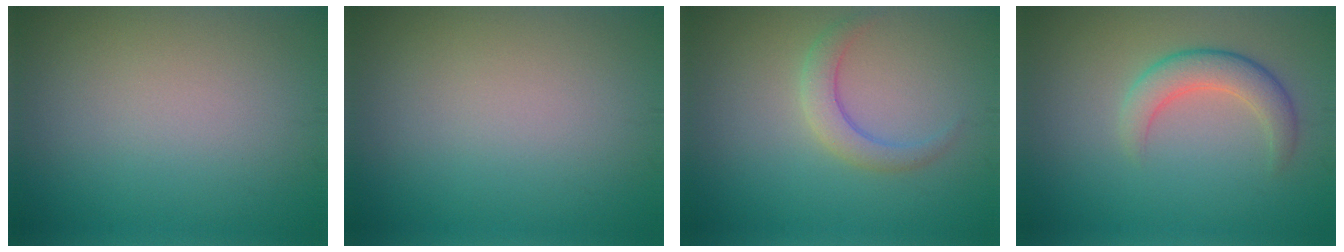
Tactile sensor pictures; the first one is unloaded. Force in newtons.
{"total": 0.0}
{"total": 2.4, "press": 2.4, "slide": 0.1}
{"total": 3.4, "press": 3.4, "slide": 0.3}